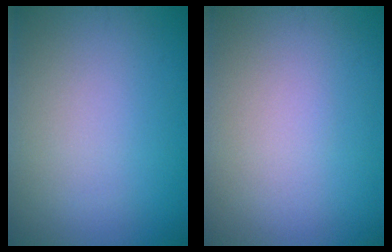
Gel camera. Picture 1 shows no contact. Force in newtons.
{"total": 0.0}